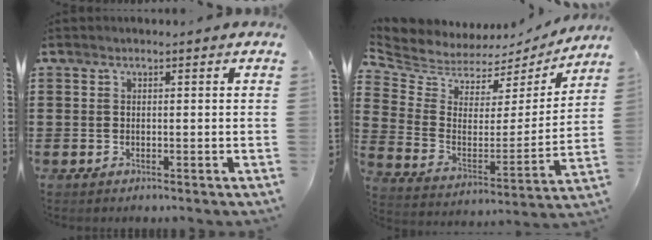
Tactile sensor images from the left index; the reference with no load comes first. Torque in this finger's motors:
{"motor_torque": [2.14, 0.00, 0.00, -0.03]}